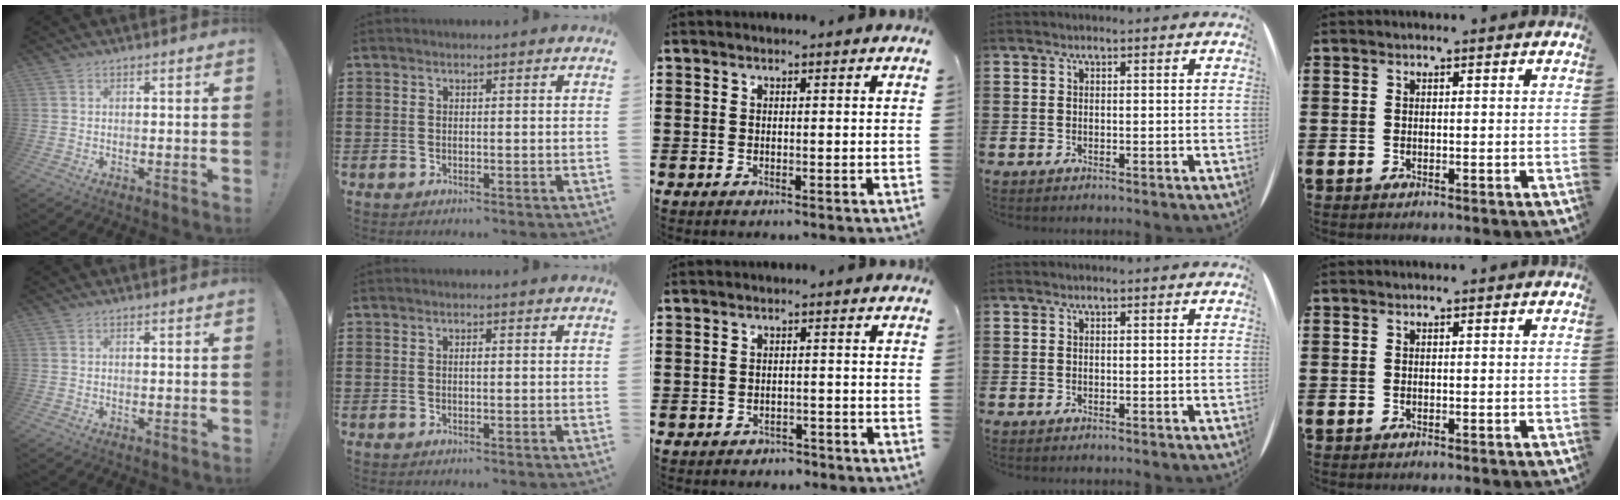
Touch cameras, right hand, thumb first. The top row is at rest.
{"index": {"total": 0.8, "force": [0.0, 0.3, 0.8], "torque": [-0.016, -0.002, 0.001]}, "middle": {"total": 1.5, "force": [-1.4, 0.4, -0.1], "torque": [-0.005, 0.002, -0.033]}}